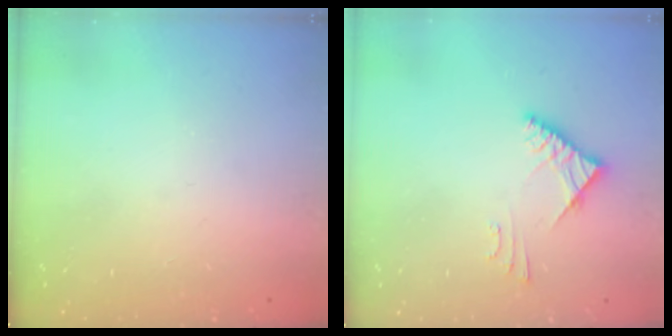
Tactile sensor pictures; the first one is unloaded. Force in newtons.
{"total": 4.4, "press": 4.3, "slide": 0.8}